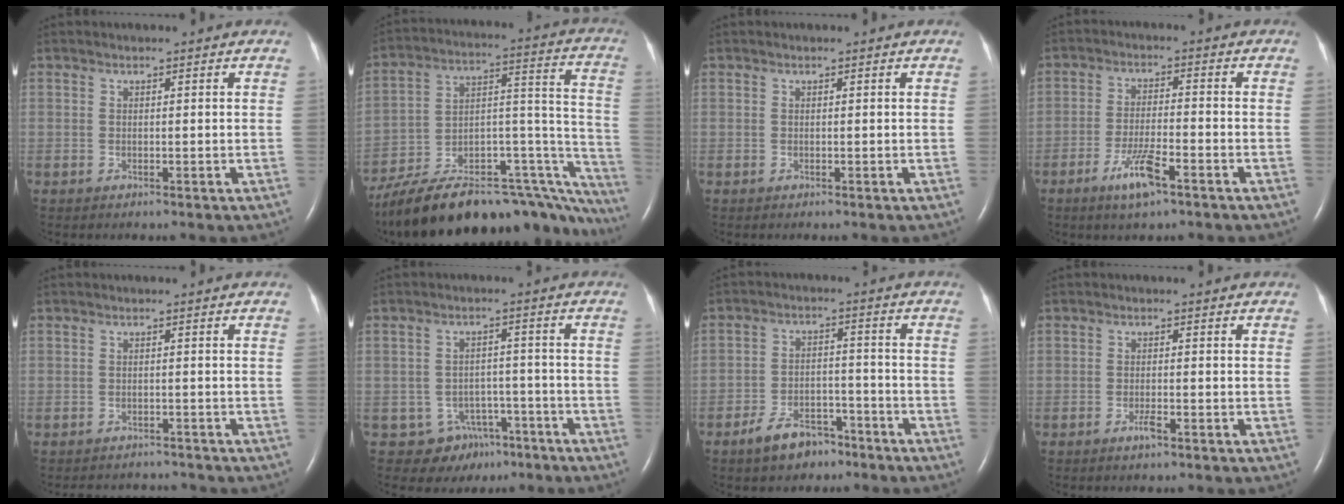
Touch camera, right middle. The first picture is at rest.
{"total": 31.4, "force": [-25.7, 9.1, 15.6], "torque": [-0.162, 0.031, -0.363]}
{"total": 0.0}
{"total": 6.3, "force": [-3.8, 0.9, 5.0], "torque": [-0.101, -0.007, -0.067]}
{"total": 4.8, "force": [-4.6, 1.1, 0.0], "torque": [0.000, -0.001, -0.060]}
{"total": 7.0, "force": [-4.3, 5.4, 0.4], "torque": [0.009, 0.022, -0.053]}
{"total": 6.5, "force": [-4.8, 3.5, 2.8], "torque": [-0.059, 0.012, -0.075]}
{"total": 1.7, "force": [-1.1, 0.2, 1.2], "torque": [-0.027, -0.002, -0.019]}